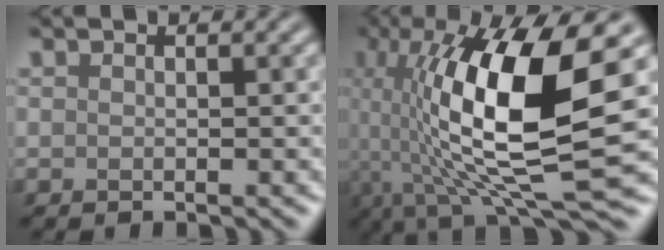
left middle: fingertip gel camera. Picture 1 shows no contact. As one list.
[{"total": 14.6, "force": [0.7, 4.6, 13.8], "torque": [-0.251, -0.004, 0.011]}]